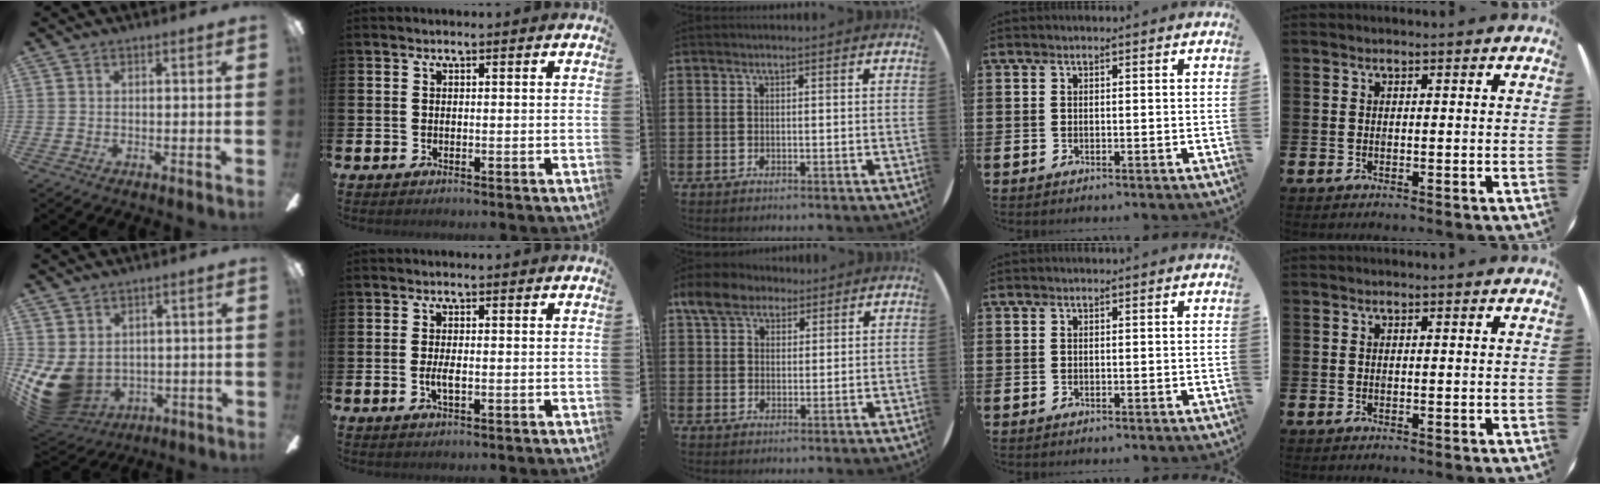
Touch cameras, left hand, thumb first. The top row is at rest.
{"thumb": {"total": 10.6, "force": [-1.0, 8.6, 6.1], "torque": [-0.152, -0.009, -0.011]}, "index": {"total": 1.9, "force": [-0.2, 0.6, 1.8], "torque": [-0.037, 0.001, -0.003]}, "middle": {"total": 5.9, "force": [4.4, 3.4, 2.1], "torque": [-0.049, 0.006, 0.082]}}